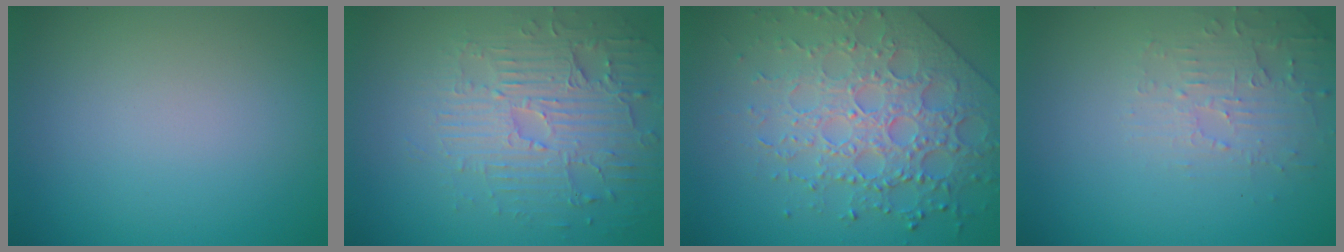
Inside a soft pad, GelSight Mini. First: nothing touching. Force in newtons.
{"total": 4.4, "press": 4.0, "slide": 1.7}
{"total": 6.2, "press": 5.2, "slide": 3.3}
{"total": 2.8, "press": 2.7, "slide": 0.6}